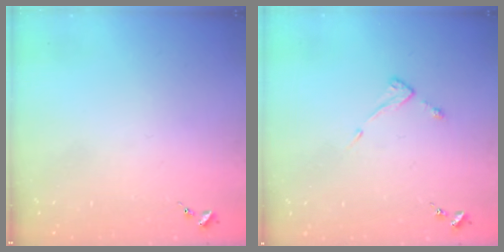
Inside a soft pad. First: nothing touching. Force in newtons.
{"total": 3.9, "press": 3.8, "slide": 0.4}